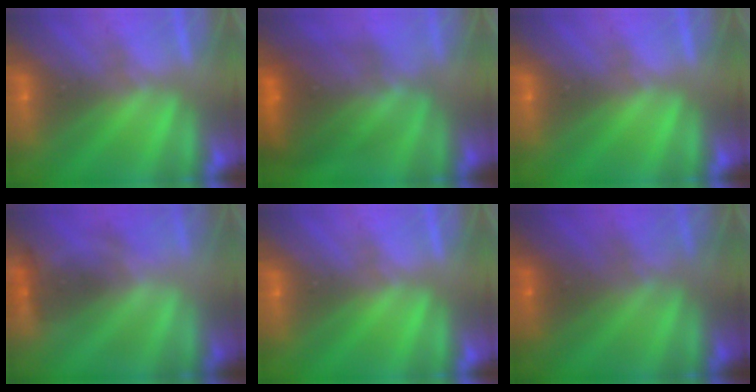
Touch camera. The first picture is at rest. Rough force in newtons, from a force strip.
{"total": 7.6}
{"total": 0.0}
{"total": 2.3}
{"total": 0.0}
{"total": 1.8}